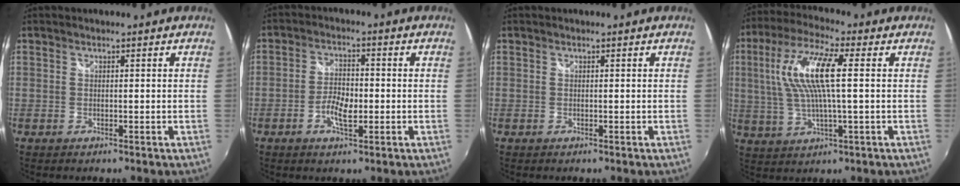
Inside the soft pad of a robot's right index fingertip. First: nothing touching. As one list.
[{"total": 5.2, "force": [-1.6, 2.4, 4.4], "torque": [-0.091, 0.005, -0.028]}, {"total": 0.0}, {"total": 13.0, "force": [2.1, 3.0, 12.5], "torque": [-0.243, 0.012, 0.039]}]